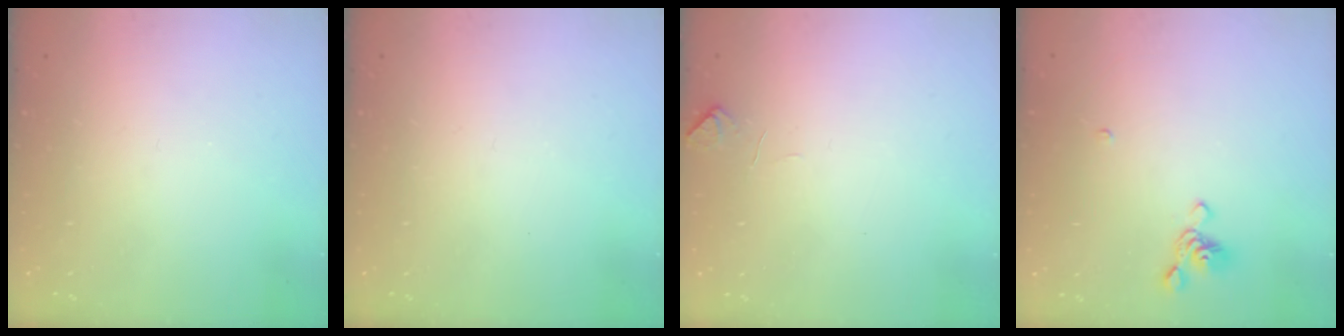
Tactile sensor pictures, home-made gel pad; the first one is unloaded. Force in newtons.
{"total": 0.0}
{"total": 0.8, "press": 0.5, "slide": 0.6}
{"total": 5.1, "press": 5.0, "slide": 1.0}